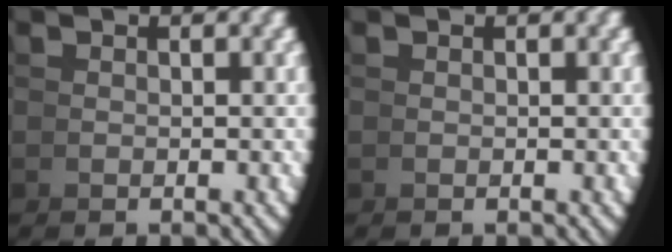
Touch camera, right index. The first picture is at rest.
{"total": 0.0}